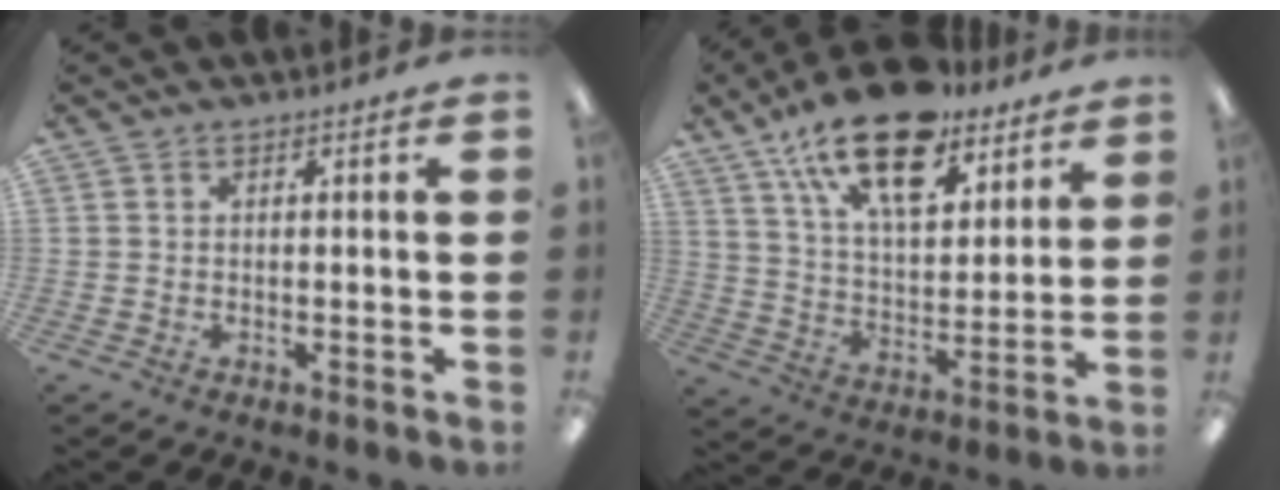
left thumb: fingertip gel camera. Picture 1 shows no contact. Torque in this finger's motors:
{"motor_torque": [0.59, 0.51, 1.68, -1.09, 0.22]}